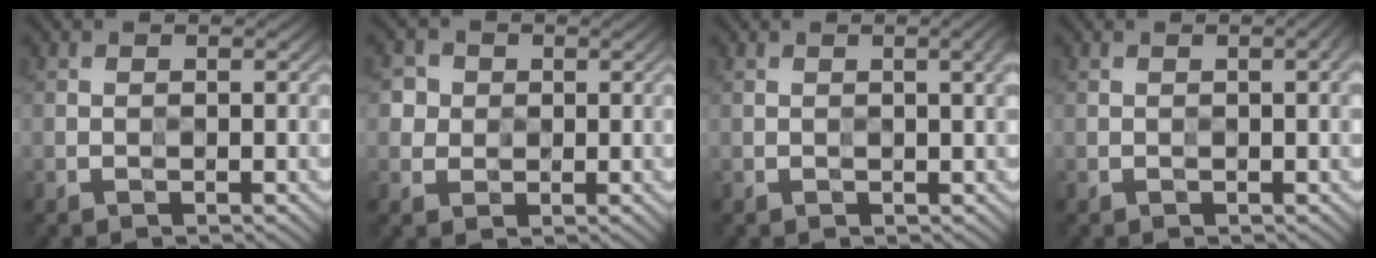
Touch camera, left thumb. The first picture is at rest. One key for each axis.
{"total": 3.2, "fx": 0.9, "fy": 3.0, "fz": 0.7, "tx": -0.025, "ty": -0.005, "tz": 0.011}
{"total": 2.6, "fx": 0.7, "fy": 0.5, "fz": 2.4, "tx": -0.035, "ty": 0.007, "tz": 0.009}
{"total": 1.9, "fx": 0.4, "fy": 0.4, "fz": 1.8, "tx": -0.026, "ty": 0.006, "tz": 0.005}